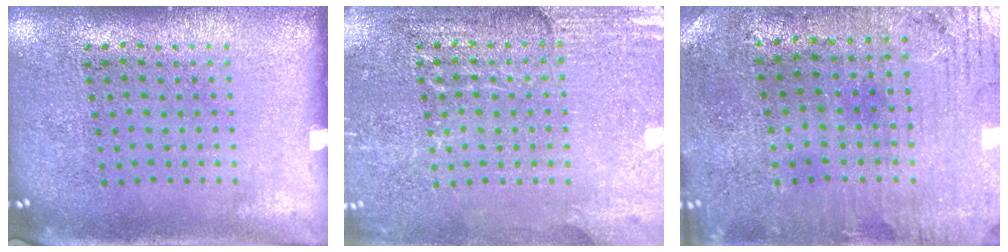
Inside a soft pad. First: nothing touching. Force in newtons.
{"total": 2.9, "press": 2.9, "slide": 0.3}
{"total": 0.7, "press": 0.5, "slide": 0.5}